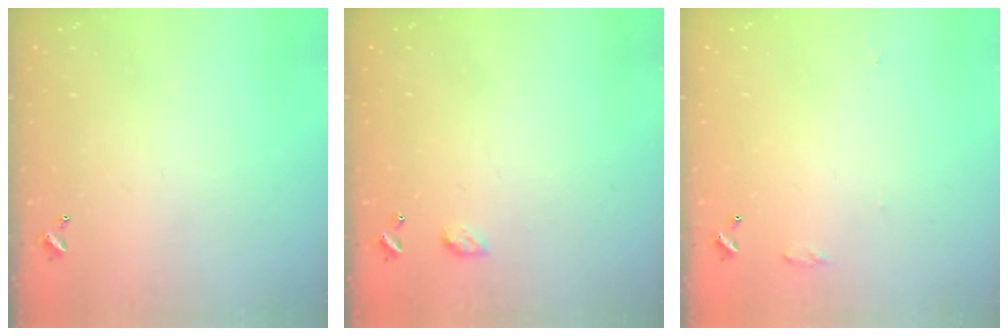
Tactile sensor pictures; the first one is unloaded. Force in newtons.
{"total": 4.4, "press": 4.4, "slide": 0.6}
{"total": 6.3, "press": 6.3, "slide": 0.8}